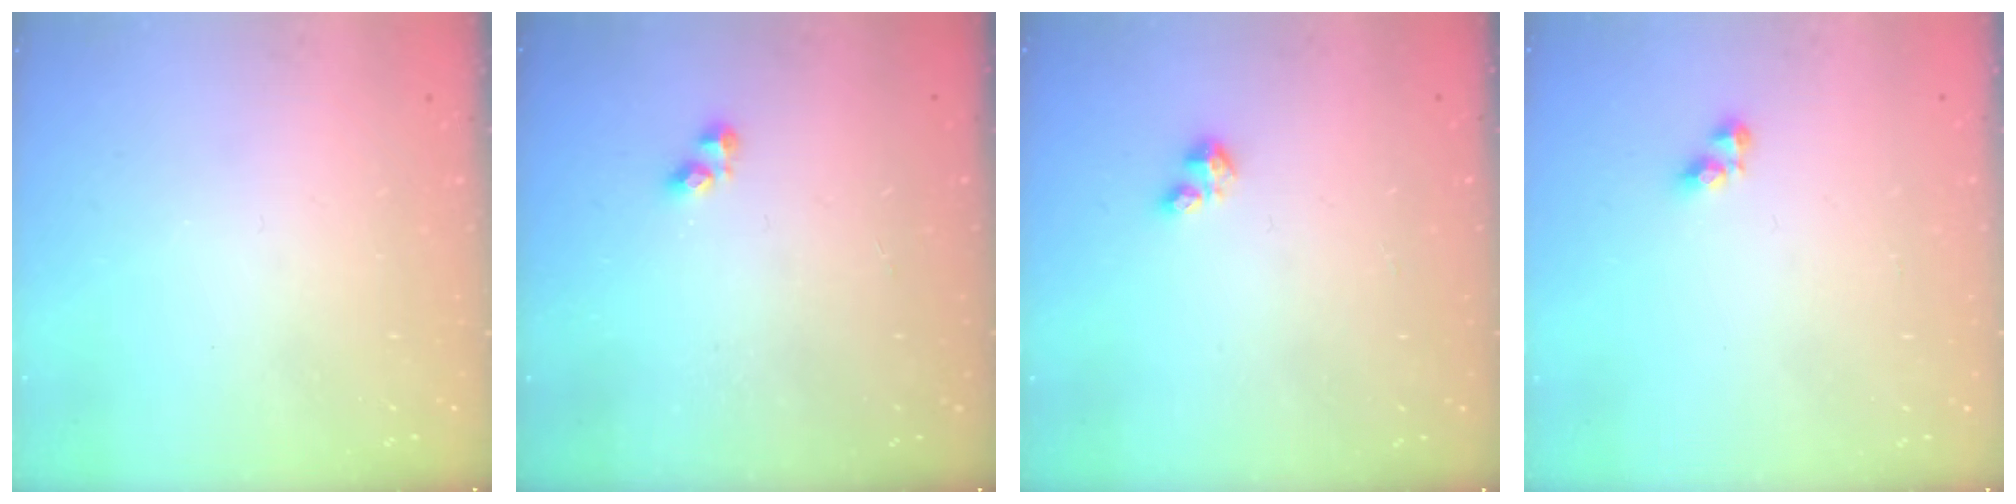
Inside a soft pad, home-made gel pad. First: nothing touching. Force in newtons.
{"total": 2.8, "press": 2.7, "slide": 0.5}
{"total": 2.1, "press": 2.1, "slide": 0.3}
{"total": 3.7, "press": 3.6, "slide": 0.5}